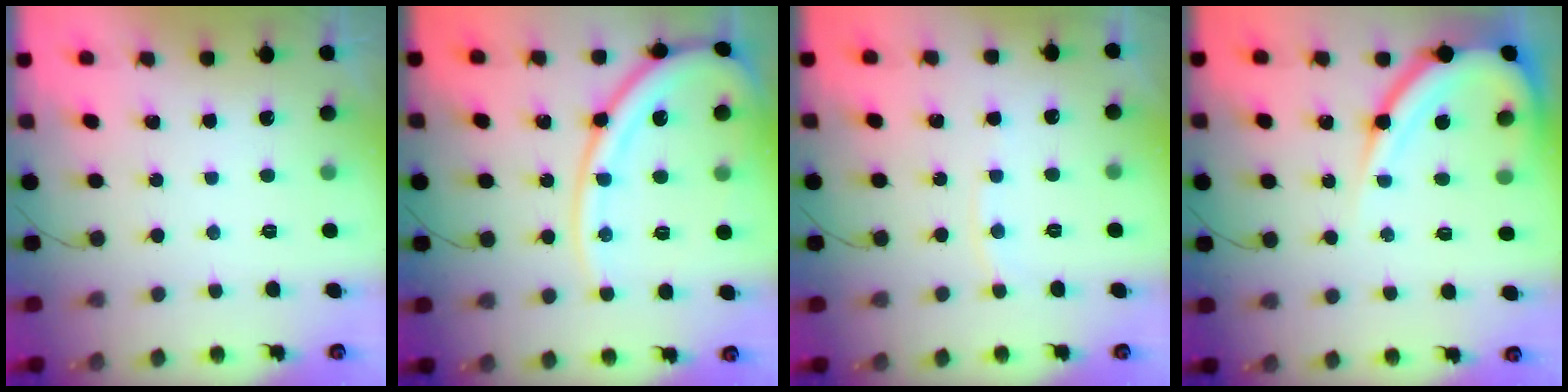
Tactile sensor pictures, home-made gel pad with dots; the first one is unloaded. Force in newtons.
{"total": 17.1, "press": 17.0, "slide": 1.8}
{"total": 3.0, "press": 2.9, "slide": 0.4}
{"total": 12.8, "press": 12.8, "slide": 1.4}